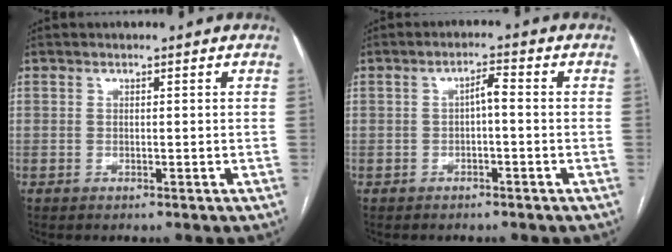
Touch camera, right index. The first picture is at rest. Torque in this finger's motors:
{"motor_torque": [0.61, -0.03, 0.30, 0.06]}